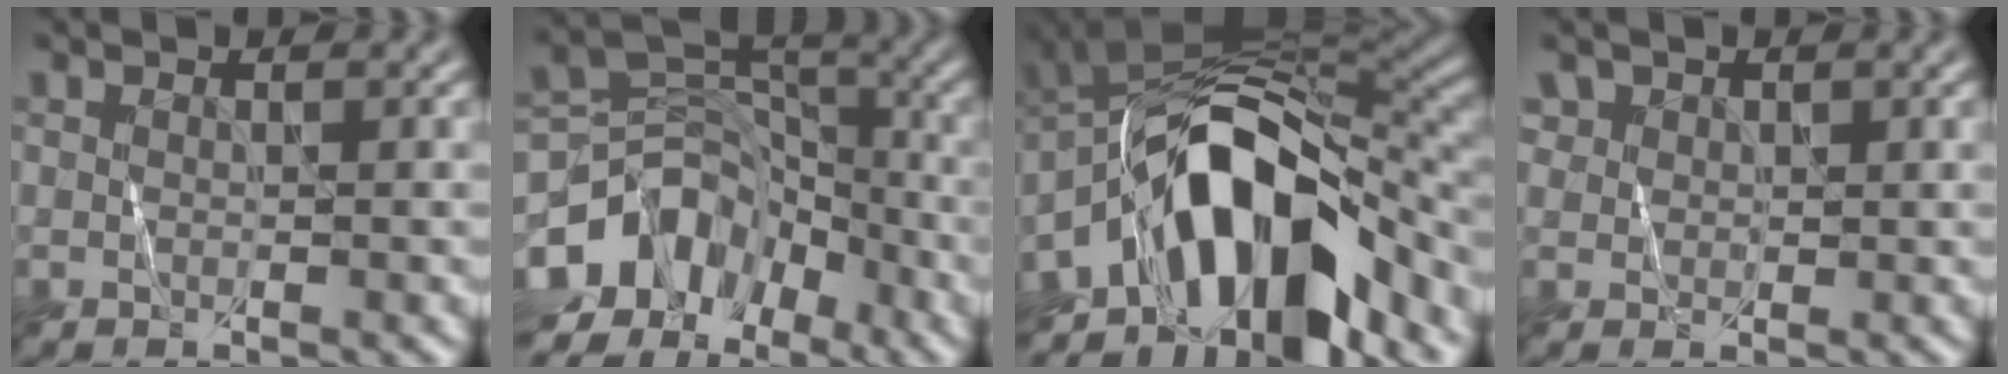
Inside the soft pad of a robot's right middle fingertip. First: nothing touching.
{"total": 9.6, "force": [-4.8, 6.8, 4.9], "torque": [-0.085, 0.018, -0.097]}
{"total": 11.7, "force": [-6.2, 5.2, 8.5], "torque": [-0.123, 0.017, -0.111]}
{"total": 1.9, "force": [1.2, 1.6, 0.1], "torque": [-0.008, 0.005, 0.028]}